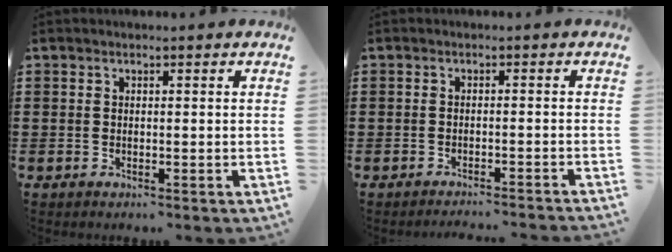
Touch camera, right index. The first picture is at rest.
{"total": 1.7, "force": [-1.7, -0.4, 0.2], "torque": [-0.005, 0.002, -0.034]}